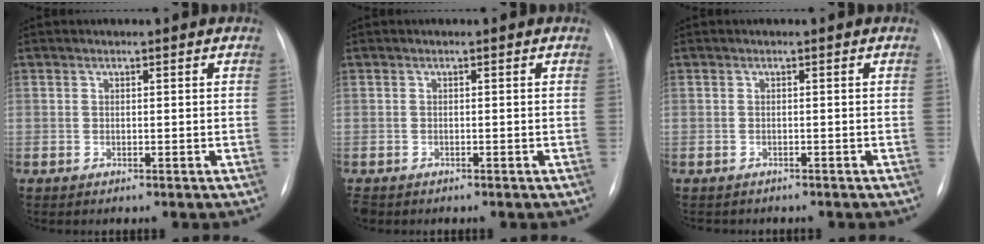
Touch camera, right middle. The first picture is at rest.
{"total": 2.4, "force": [-1.8, 1.3, 0.8], "torque": [-0.018, -0.003, -0.027]}
{"total": 2.2, "force": [-1.9, 0.9, 0.4], "torque": [-0.009, -0.002, -0.023]}